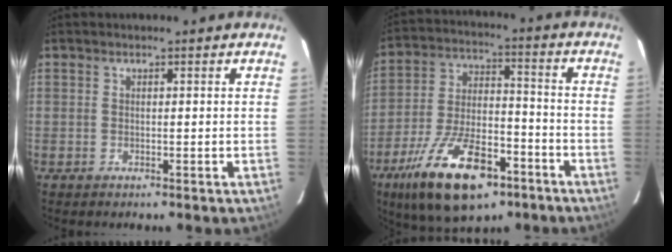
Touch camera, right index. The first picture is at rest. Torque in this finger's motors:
{"motor_torque": [1.39, -0.75, 0.79, 0.20]}